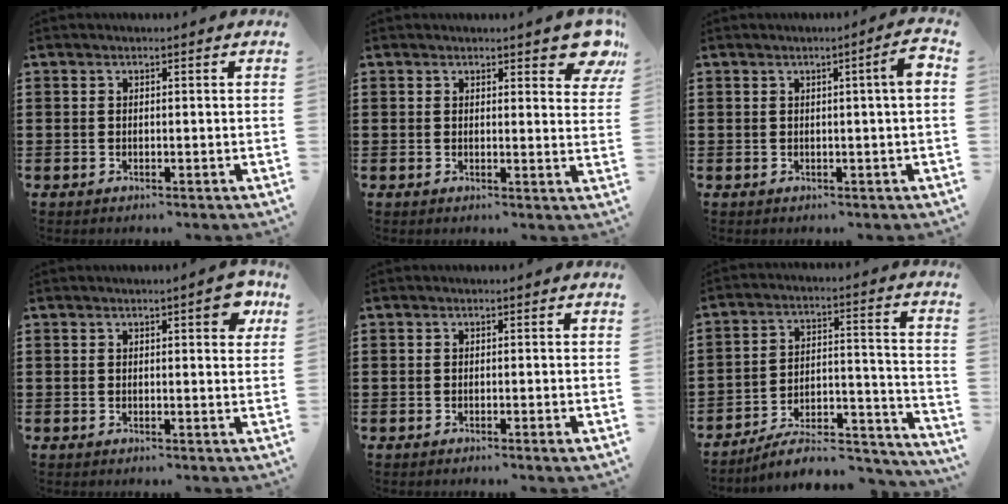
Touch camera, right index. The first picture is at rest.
{"total": 4.3, "force": [3.4, 1.4, 2.3], "torque": [-0.024, -0.010, 0.056]}
{"total": 3.4, "force": [0.5, -0.2, 3.4], "torque": [-0.052, -0.005, 0.004]}
{"total": 3.4, "force": [1.6, 0.9, 2.9], "torque": [-0.038, -0.002, 0.020]}
{"total": 0.6, "force": [-0.4, -0.1, 0.5], "torque": [-0.010, -0.003, -0.007]}
{"total": 7.6, "force": [-6.6, 1.9, 3.4], "torque": [-0.052, 0.009, -0.125]}